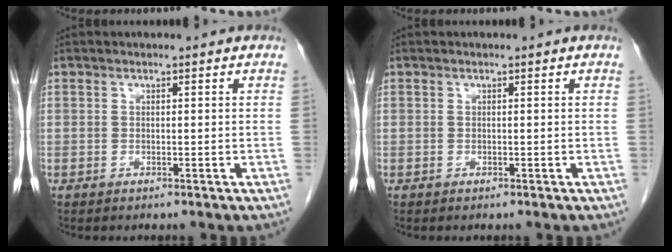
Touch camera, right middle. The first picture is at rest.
{"total": 0.0}